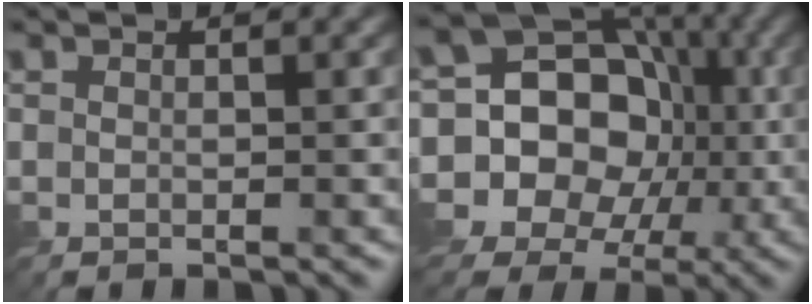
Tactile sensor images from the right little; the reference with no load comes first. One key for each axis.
{"total": 18.2, "fx": -2.3, "fy": 16.2, "fz": 8.0, "tx": -0.166, "ty": 0.035, "tz": -0.078}